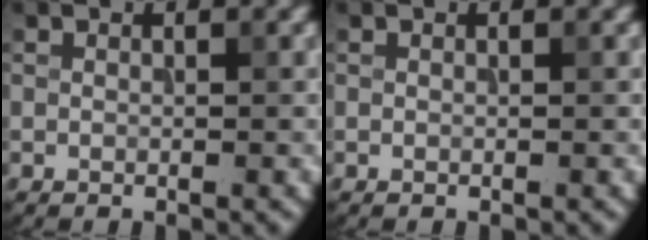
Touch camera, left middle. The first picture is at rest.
{"total": 0.0}